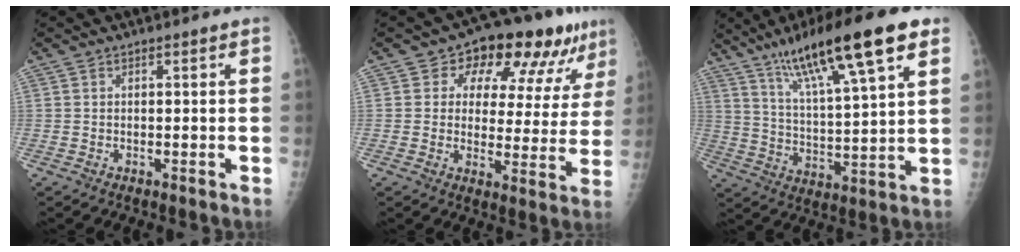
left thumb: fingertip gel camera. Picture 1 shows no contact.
{"total": 15.1, "force": [8.6, 8.2, 9.2], "torque": [-0.074, -0.015, 0.114]}
{"total": 20.1, "force": [11.6, 3.6, 16.0], "torque": [-0.253, -0.027, 0.199]}